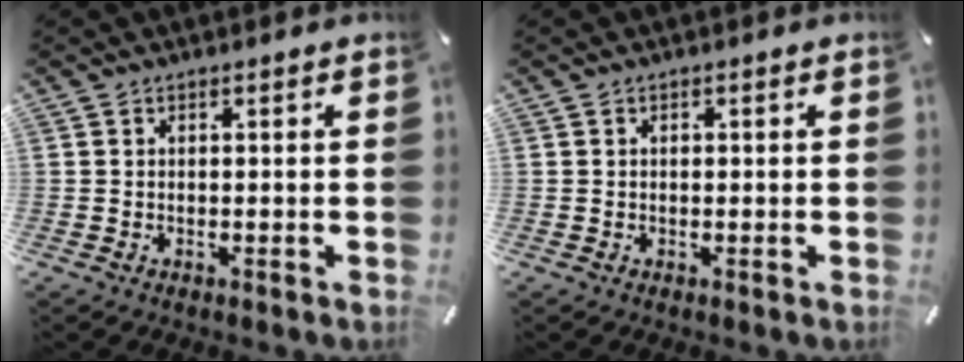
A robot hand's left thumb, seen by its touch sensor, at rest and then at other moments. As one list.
[{"total": 0.6, "force": [0.0, 0.4, 0.5], "torque": [-0.010, 0.000, -0.001]}]